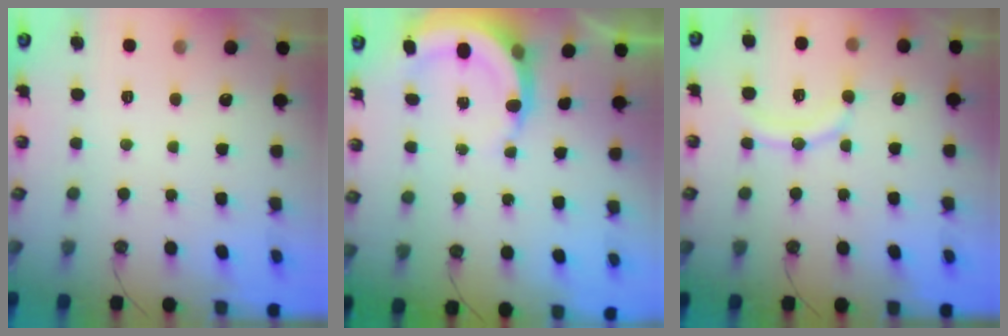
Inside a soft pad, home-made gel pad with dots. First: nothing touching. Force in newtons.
{"total": 5.9, "press": 5.9, "slide": 0.4}
{"total": 11.3, "press": 11.0, "slide": 2.3}